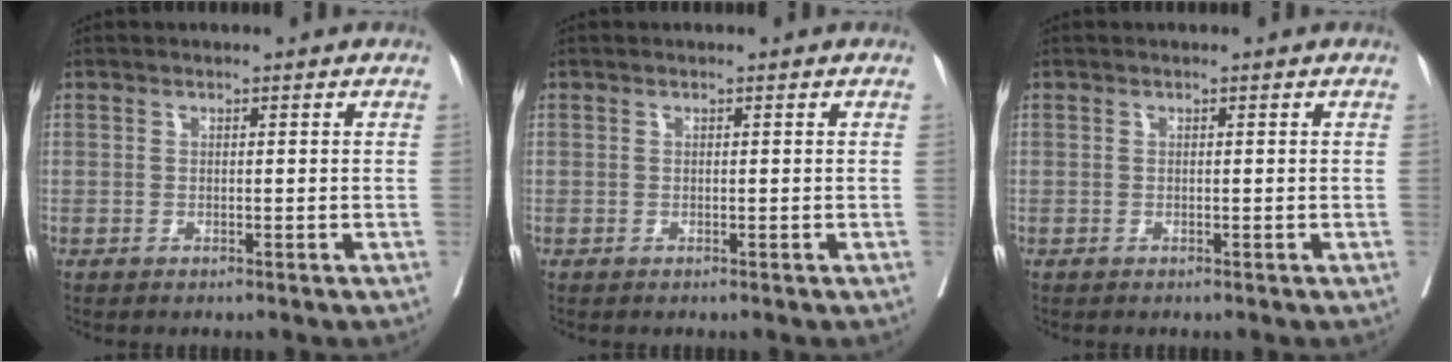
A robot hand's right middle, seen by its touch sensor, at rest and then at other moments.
{"total": 0.0}
{"total": 0.0}